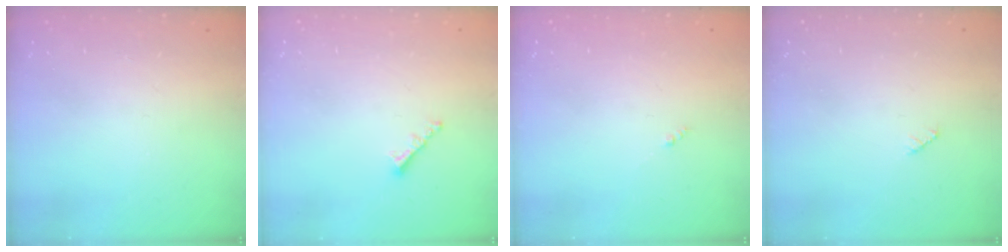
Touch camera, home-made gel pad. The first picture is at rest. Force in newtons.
{"total": 1.8, "press": 1.7, "slide": 0.5}
{"total": 0.0}
{"total": 2.5, "press": 2.5, "slide": 0.3}